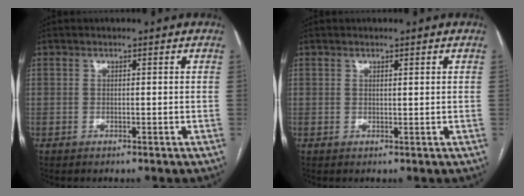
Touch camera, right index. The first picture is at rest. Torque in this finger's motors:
{"motor_torque": [-0.18, 0.08, -0.03, 0.00]}